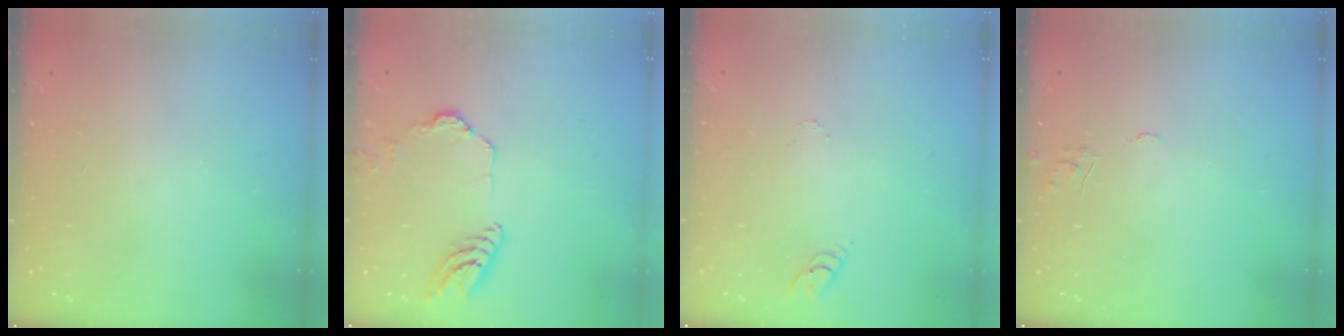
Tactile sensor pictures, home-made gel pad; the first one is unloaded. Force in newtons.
{"total": 11.4, "press": 11.3, "slide": 1.0}
{"total": 2.9, "press": 2.9, "slide": 0.2}
{"total": 4.9, "press": 4.8, "slide": 0.4}